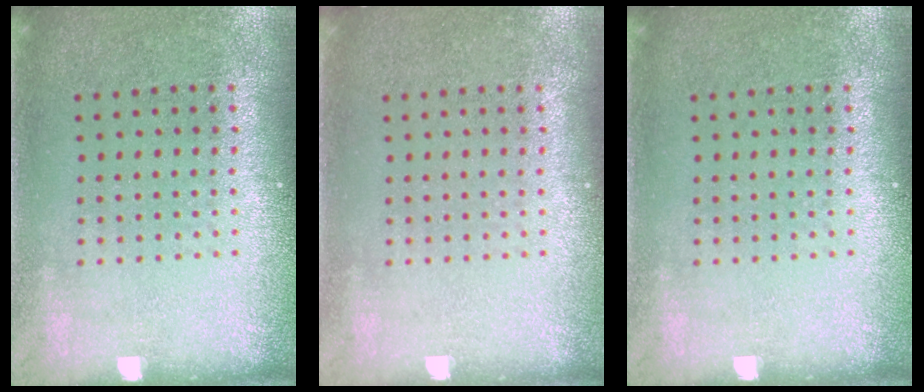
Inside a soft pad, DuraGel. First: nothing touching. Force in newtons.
{"total": 0.0}
{"total": 0.0}